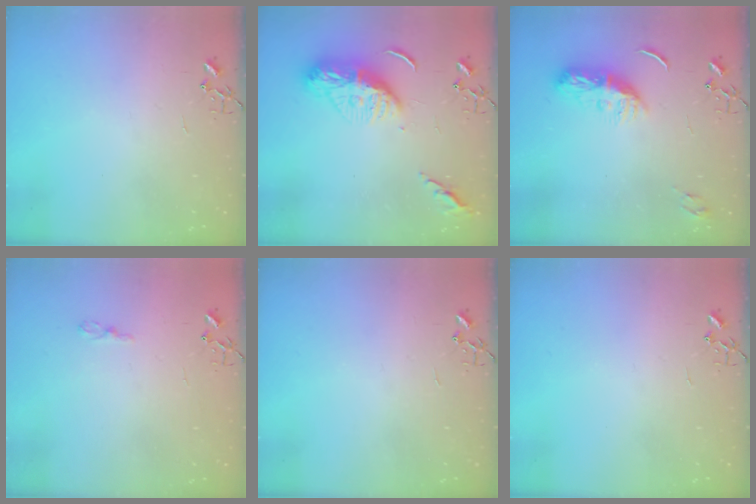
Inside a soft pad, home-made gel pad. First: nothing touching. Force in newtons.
{"total": 13.3, "press": 13.2, "slide": 1.3}
{"total": 9.4, "press": 9.4, "slide": 0.4}
{"total": 3.8, "press": 3.8, "slide": 0.4}
{"total": 0.0}
{"total": 0.0}